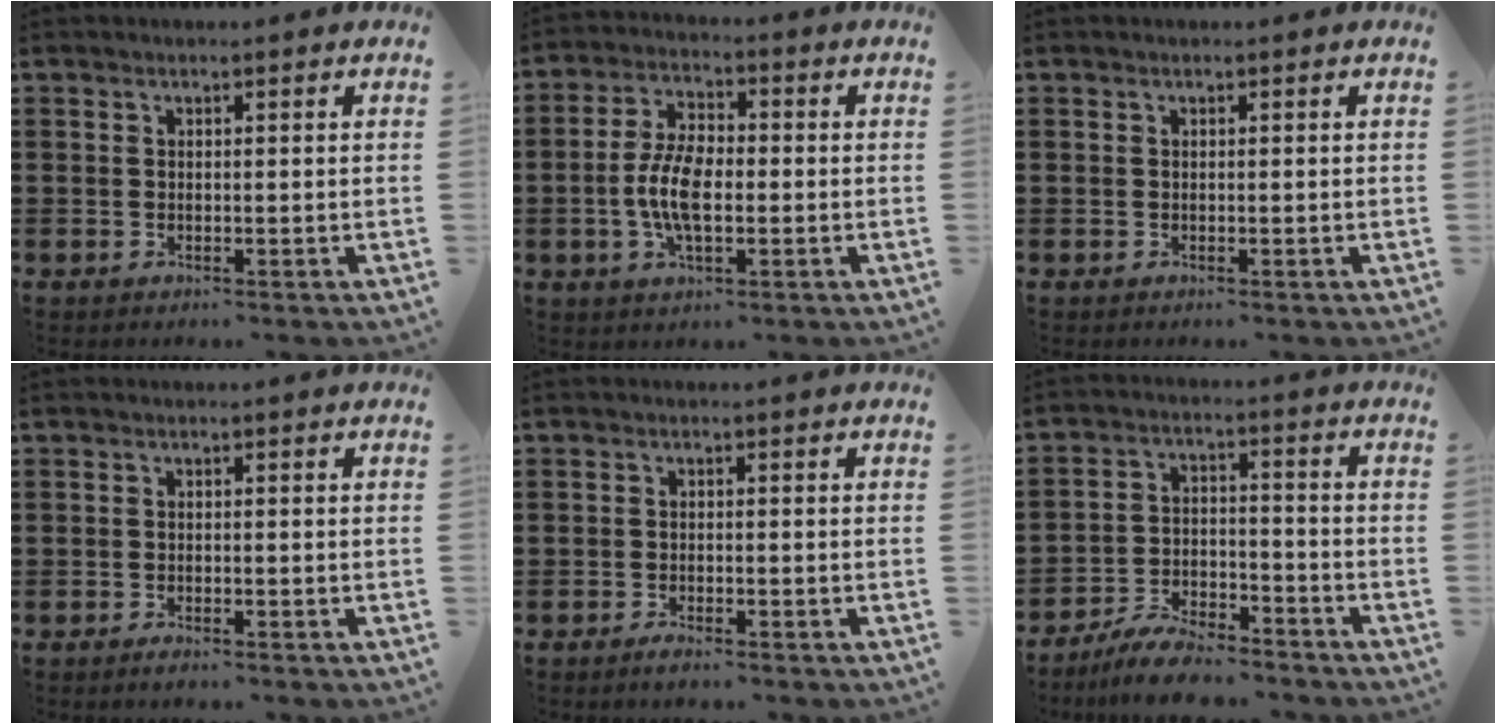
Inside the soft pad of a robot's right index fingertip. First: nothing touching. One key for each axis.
{"total": 7.5, "fx": -1.3, "fy": 3.5, "fz": 6.5, "tx": -0.150, "ty": -0.003, "tz": -0.031}
{"total": 0.0}
{"total": 0.8, "fx": -0.7, "fy": -0.1, "fz": 0.3, "tx": -0.011, "ty": -0.007, "tz": -0.013}
{"total": 1.2, "fx": -1.1, "fy": -0.1, "fz": 0.4, "tx": -0.011, "ty": -0.005, "tz": -0.020}
{"total": 6.6, "fx": -6.3, "fy": 0.9, "fz": 1.9, "tx": -0.041, "ty": 0.006, "tz": -0.119}